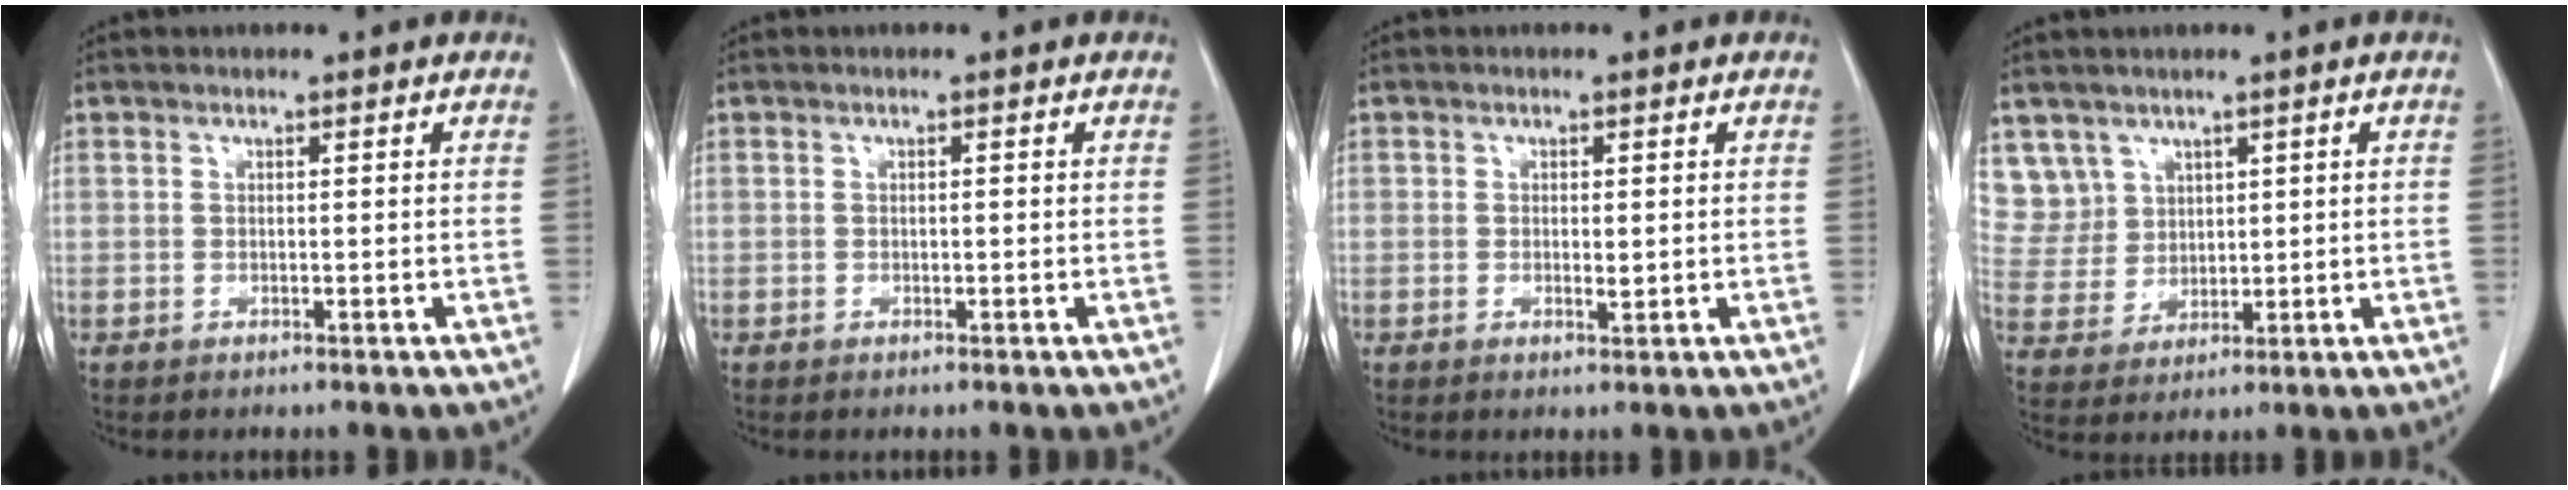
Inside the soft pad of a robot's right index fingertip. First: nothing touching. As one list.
[{"total": 0.0}, {"total": 1.5, "force": [0.0, 0.7, 1.3], "torque": [-0.018, -0.001, 0.004]}, {"total": 7.1, "force": [4.3, 5.7, -0.2], "torque": [0.006, 0.013, 0.101]}]